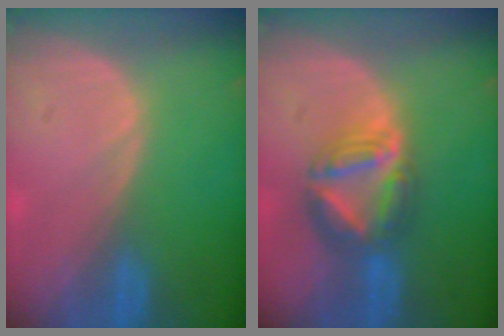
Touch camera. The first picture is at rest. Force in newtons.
{"total": 7.5, "press": 6.6, "slide": 3.4}